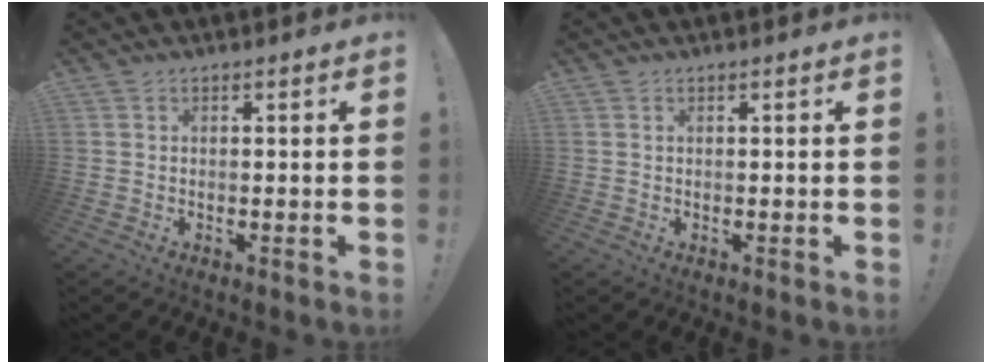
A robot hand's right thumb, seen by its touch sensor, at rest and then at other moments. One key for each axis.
{"total": 0.0}